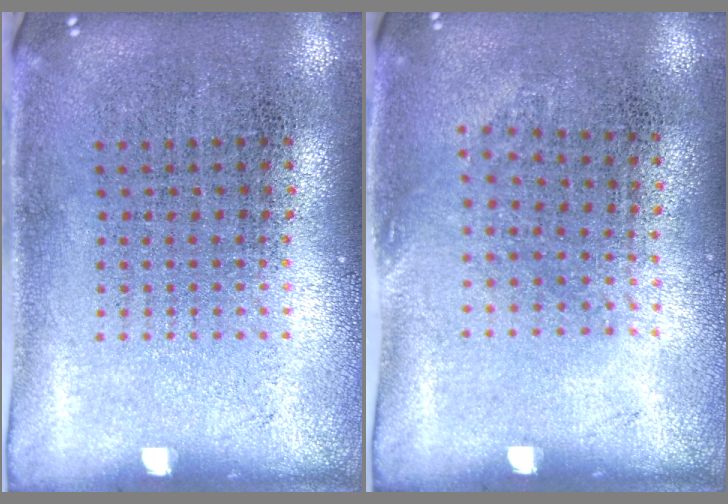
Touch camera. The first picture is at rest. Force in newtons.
{"total": 0.7, "press": 0.6, "slide": 0.5}